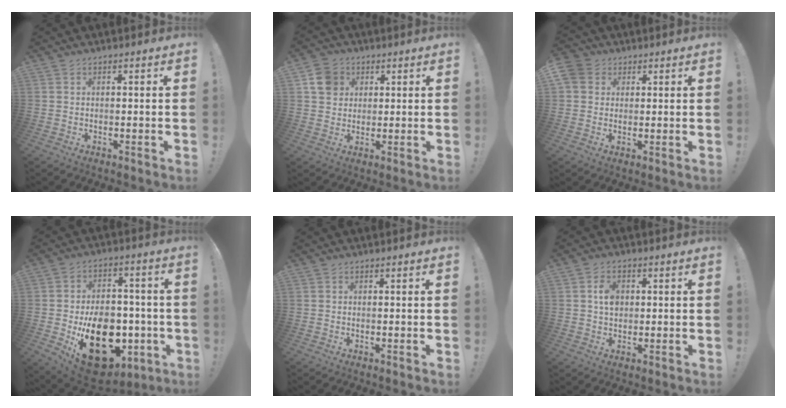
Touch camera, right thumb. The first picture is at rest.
{"total": 7.8, "force": [3.0, 6.7, 2.5], "torque": [-0.027, -0.008, 0.061]}
{"total": 6.0, "force": [2.4, 5.3, 1.6], "torque": [-0.036, -0.001, 0.051]}
{"total": 23.2, "force": [-6.2, 16.4, 15.1], "torque": [-0.216, 0.032, -0.070]}
{"total": 0.0}
{"total": 5.5, "force": [0.8, 4.4, 3.2], "torque": [-0.038, 0.000, 0.013]}